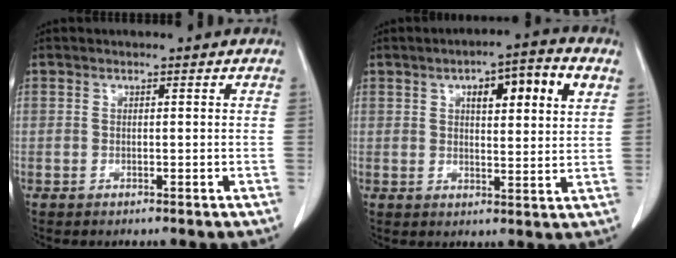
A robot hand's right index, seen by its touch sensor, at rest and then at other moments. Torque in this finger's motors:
{"motor_torque": [0.17, 0.29, 0.25, 0.05]}